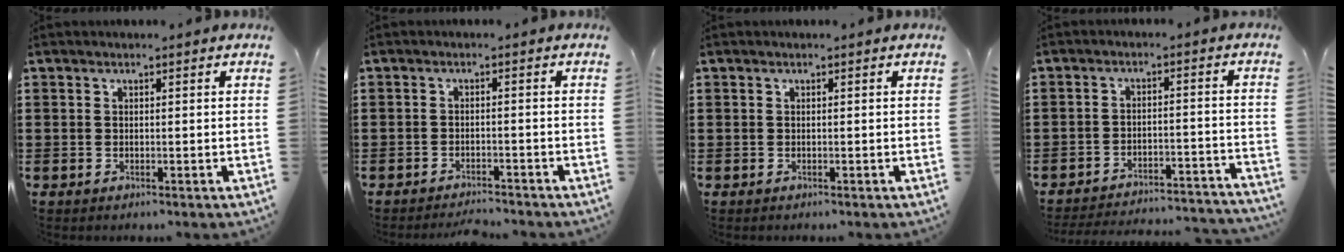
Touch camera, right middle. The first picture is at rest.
{"total": 2.1, "force": [-2.1, 0.0, 0.1], "torque": [-0.009, -0.002, -0.044]}
{"total": 0.0}
{"total": 4.1, "force": [-4.0, 0.0, 0.9], "torque": [-0.026, -0.004, -0.084]}